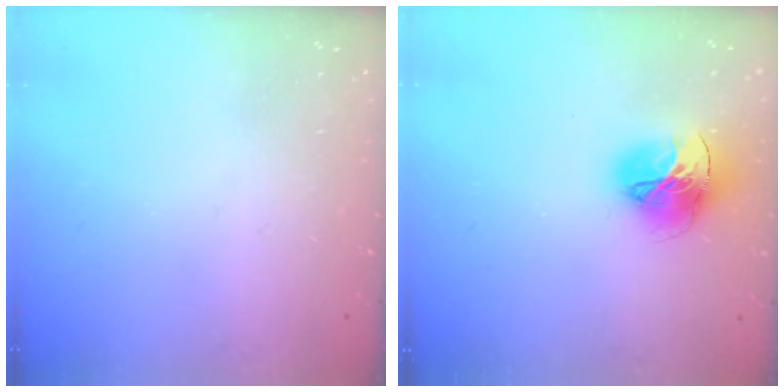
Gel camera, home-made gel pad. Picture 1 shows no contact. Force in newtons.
{"total": 16.7, "press": 16.6, "slide": 1.8}